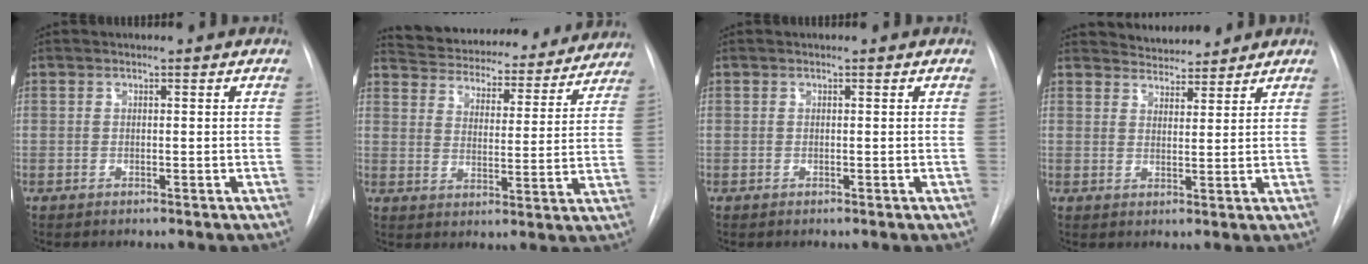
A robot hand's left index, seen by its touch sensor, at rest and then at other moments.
{"total": 24.0, "force": [22.2, 6.4, 6.5], "torque": [-0.111, -0.013, 0.285]}
{"total": 0.0}
{"total": 5.2, "force": [5.0, 1.2, 0.2], "torque": [-0.005, 0.012, 0.077]}